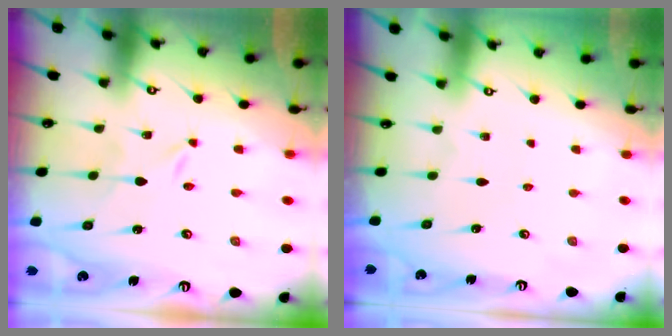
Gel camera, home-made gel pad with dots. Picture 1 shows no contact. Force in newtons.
{"total": 0.0}